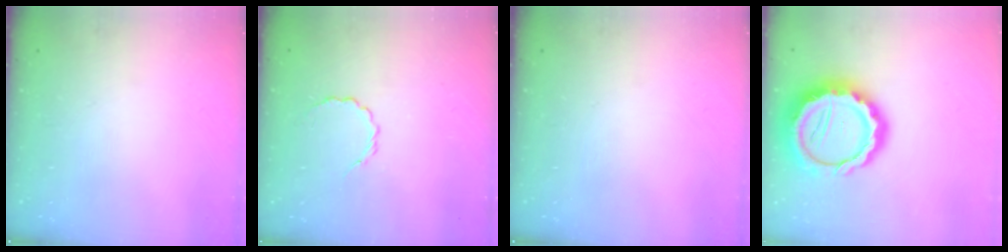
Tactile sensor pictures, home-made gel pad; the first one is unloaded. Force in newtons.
{"total": 2.9, "press": 2.7, "slide": 1.0}
{"total": 0.0}
{"total": 19.0, "press": 18.6, "slide": 3.8}